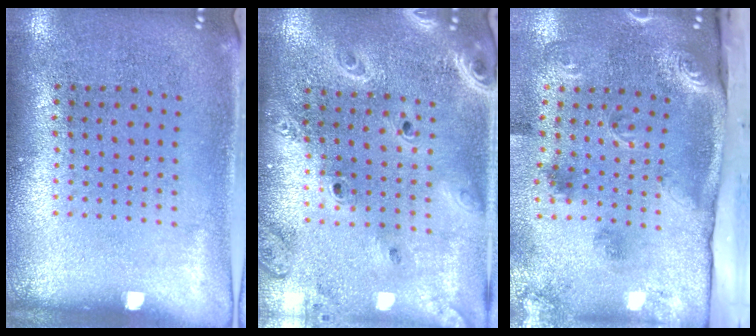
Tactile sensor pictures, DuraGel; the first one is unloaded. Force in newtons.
{"total": 2.5, "press": 2.2, "slide": 1.2}
{"total": 3.2, "press": 2.0, "slide": 2.5}